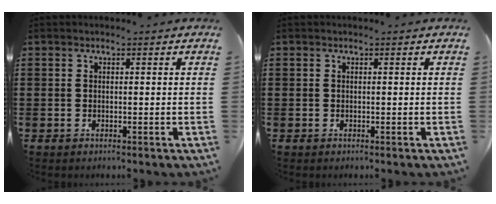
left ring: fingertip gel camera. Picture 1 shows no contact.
{"total": 0.0}